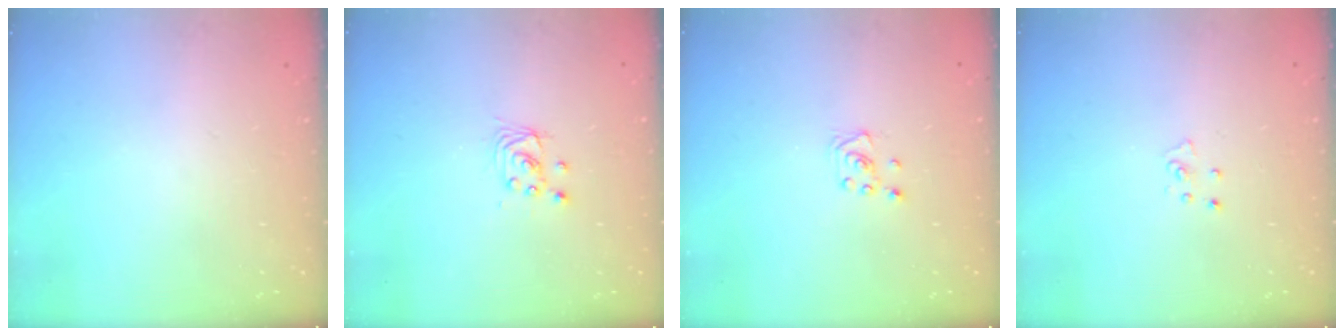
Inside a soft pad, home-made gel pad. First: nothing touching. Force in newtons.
{"total": 2.8, "press": 2.8, "slide": 0.2}
{"total": 3.0, "press": 2.9, "slide": 0.3}
{"total": 3.7, "press": 3.7, "slide": 0.3}